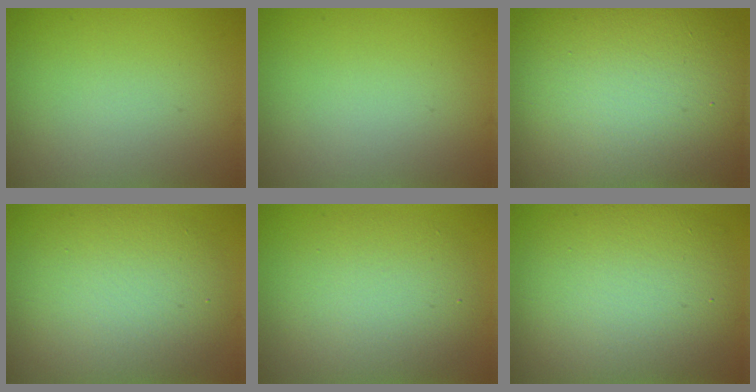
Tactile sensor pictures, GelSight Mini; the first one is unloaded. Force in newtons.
{"total": 0.0}
{"total": 18.6, "press": 18.5, "slide": 1.2}
{"total": 7.9, "press": 7.9, "slide": 0.4}
{"total": 6.1, "press": 6.1, "slide": 0.1}
{"total": 10.2, "press": 10.1, "slide": 0.9}